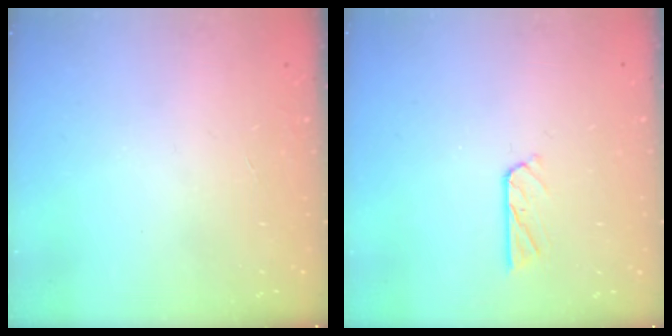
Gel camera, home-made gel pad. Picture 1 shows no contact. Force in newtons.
{"total": 5.0, "press": 5.0, "slide": 0.3}